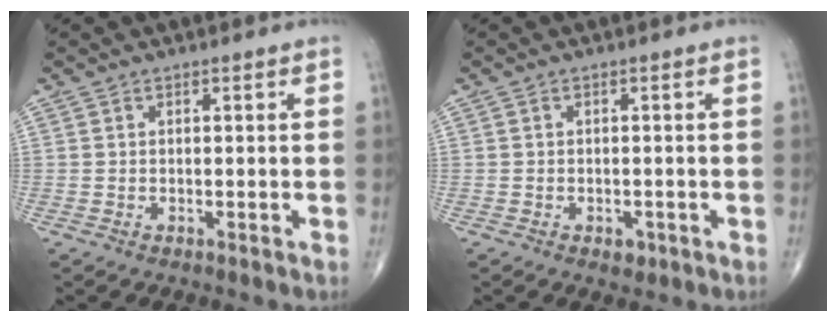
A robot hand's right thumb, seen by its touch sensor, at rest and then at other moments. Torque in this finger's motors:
{"motor_torque": [1.99, 1.58, 0.25, -0.17, -0.02]}